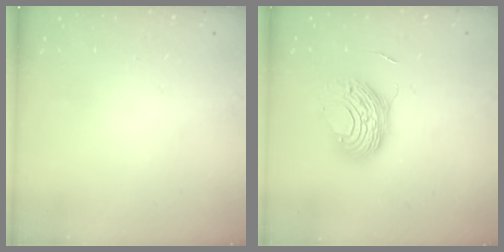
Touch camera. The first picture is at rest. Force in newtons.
{"total": 10.1, "press": 10.1, "slide": 0.7}